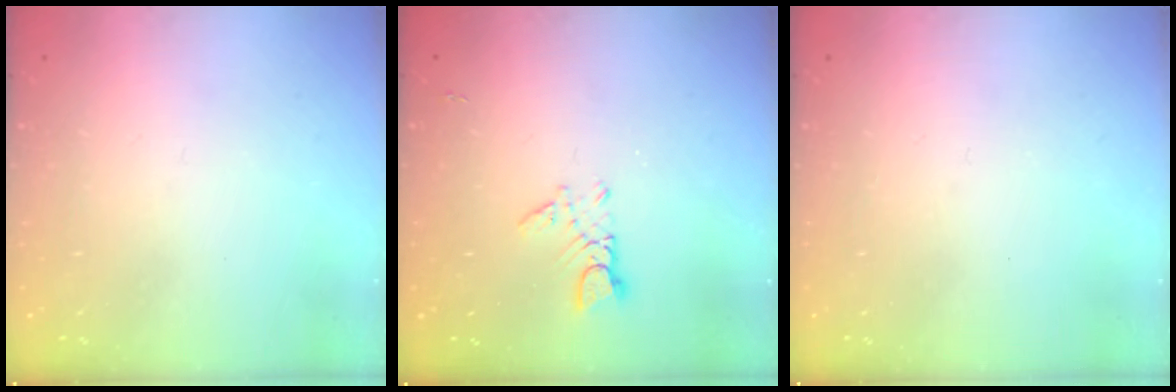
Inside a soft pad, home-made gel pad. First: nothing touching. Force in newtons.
{"total": 2.4, "press": 2.4, "slide": 0.2}
{"total": 0.0}